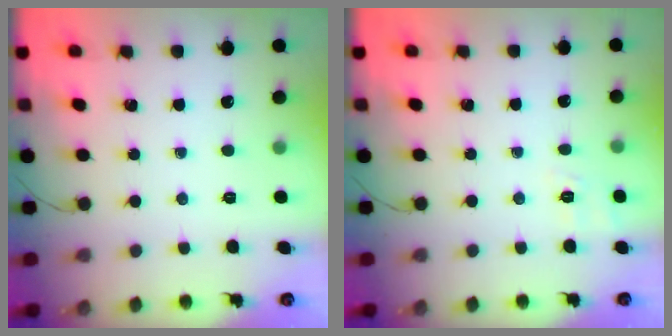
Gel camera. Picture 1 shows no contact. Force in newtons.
{"total": 2.3, "press": 1.3, "slide": 1.9}